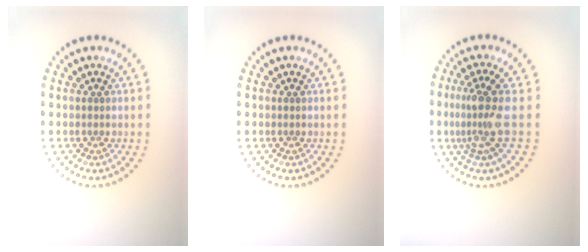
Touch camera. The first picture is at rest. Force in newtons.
{"total": 0.0}
{"total": 3.7, "press": 2.7, "slide": 2.5}